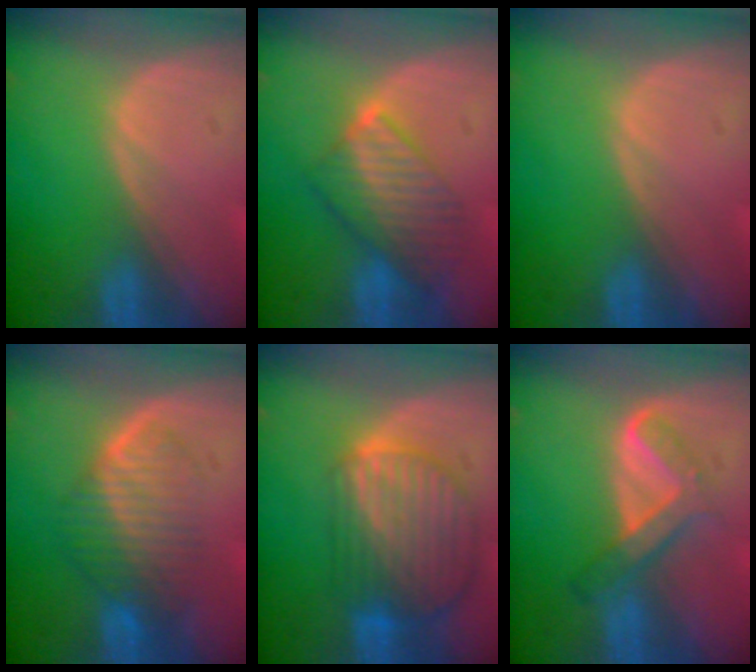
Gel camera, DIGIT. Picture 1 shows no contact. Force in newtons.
{"total": 6.9, "press": 6.8, "slide": 1.2}
{"total": 0.0}
{"total": 6.7, "press": 6.5, "slide": 1.8}
{"total": 10.0, "press": 8.5, "slide": 5.2}
{"total": 5.3, "press": 5.0, "slide": 1.9}